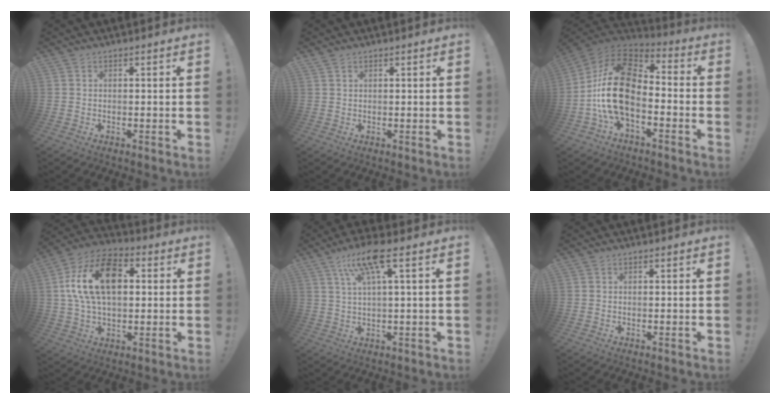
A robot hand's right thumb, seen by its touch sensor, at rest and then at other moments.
{"total": 1.5, "force": [1.1, 1.0, 0.1], "torque": [-0.001, -0.006, 0.021]}
{"total": 20.4, "force": [-3.4, 12.2, 16.0], "torque": [-0.315, 0.031, -0.048]}
{"total": 18.3, "force": [3.7, 11.5, 13.8], "torque": [-0.248, 0.004, 0.063]}
{"total": 10.3, "force": [4.5, 1.6, 9.1], "torque": [-0.164, -0.007, 0.074]}
{"total": 0.0}